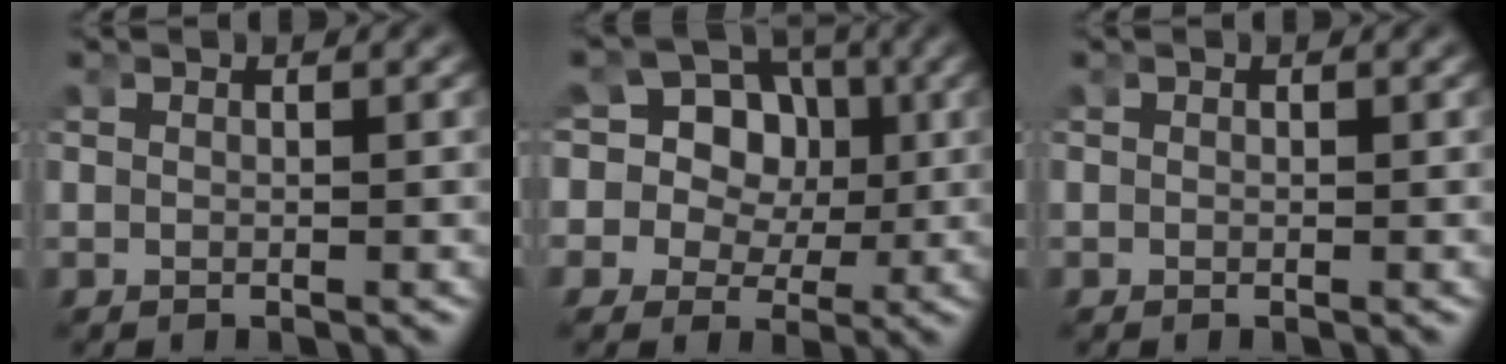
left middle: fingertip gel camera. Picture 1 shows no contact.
{"total": 13.8, "force": [1.2, 12.4, 5.9], "torque": [-0.146, -0.019, 0.007]}
{"total": 0.0}